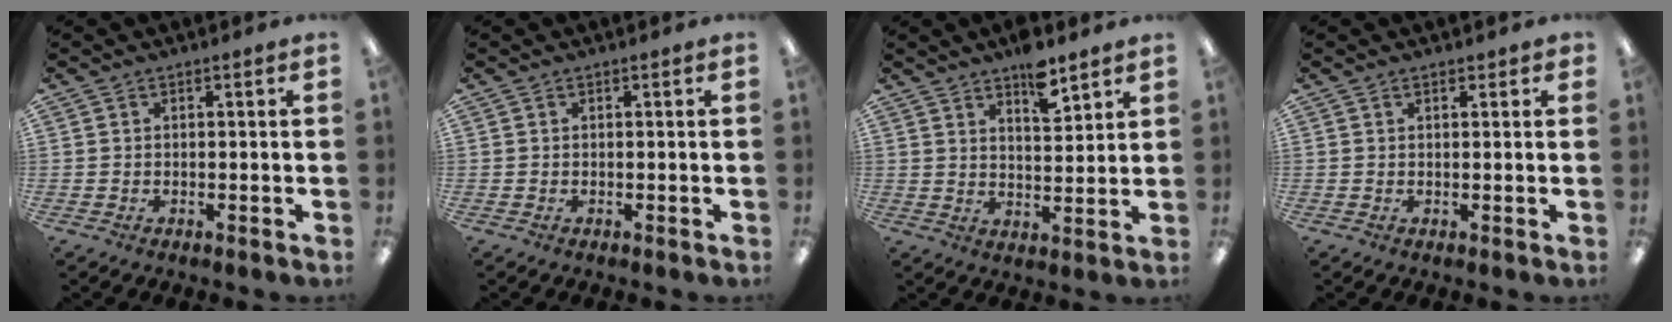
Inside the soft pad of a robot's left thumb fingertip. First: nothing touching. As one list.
[{"total": 0.0}, {"total": 8.1, "force": [6.2, 2.8, 4.4], "torque": [-0.053, -0.042, 0.104]}, {"total": 1.2, "force": [0.7, 0.6, 0.6], "torque": [-0.006, -0.002, 0.012]}]